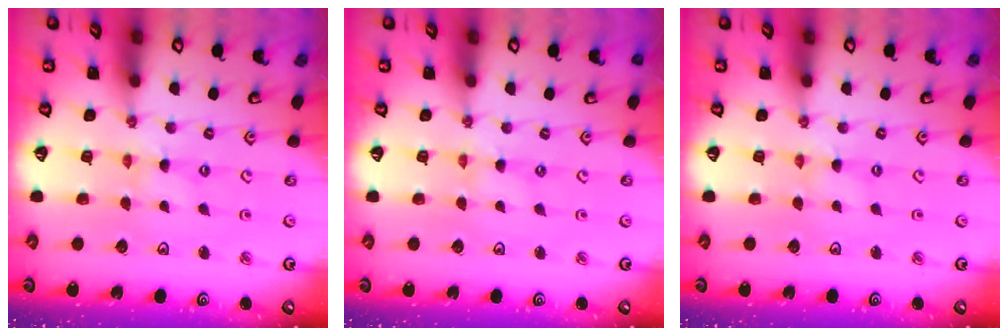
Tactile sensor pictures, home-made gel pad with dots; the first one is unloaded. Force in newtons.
{"total": 0.0}
{"total": 0.0}